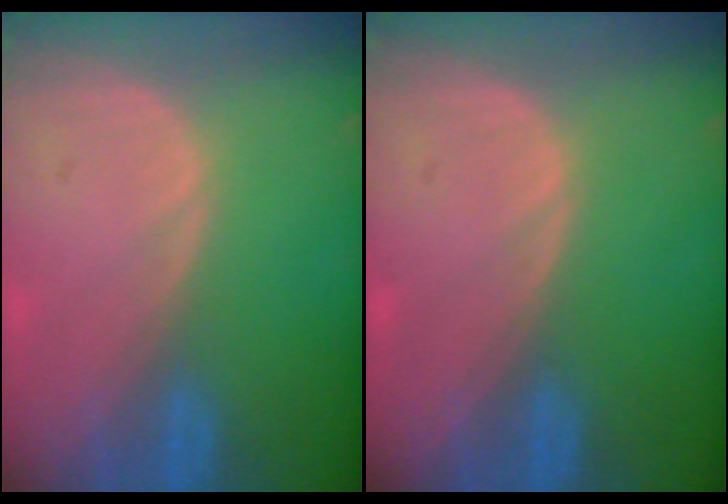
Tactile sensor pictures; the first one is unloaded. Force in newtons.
{"total": 0.0}